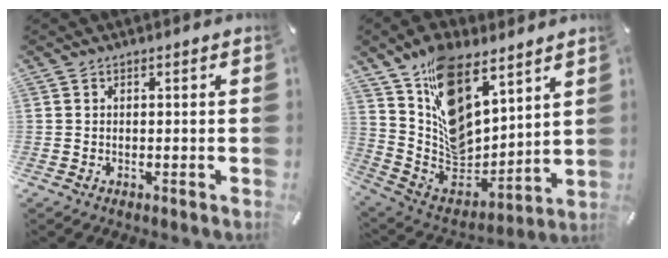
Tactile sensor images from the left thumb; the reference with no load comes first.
{"total": 16.0, "force": [9.5, 9.9, 8.2], "torque": [-0.146, -0.076, 0.182]}